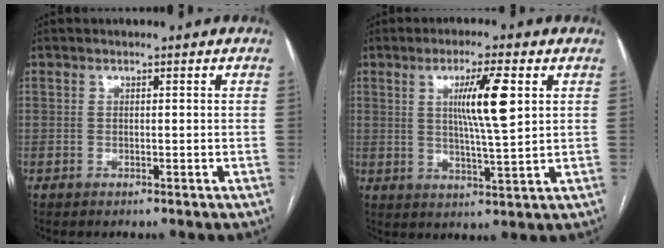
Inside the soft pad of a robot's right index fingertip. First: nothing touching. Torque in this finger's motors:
{"motor_torque": [0.70, 0.51, 0.21, 0.12]}